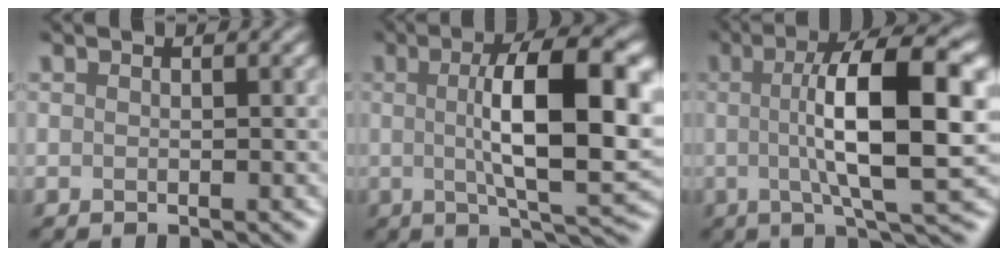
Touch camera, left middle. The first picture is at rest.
{"total": 9.0, "force": [0.6, 1.7, 8.8], "torque": [-0.141, 0.009, 0.030]}
{"total": 9.2, "force": [0.6, 1.4, 9.1], "torque": [-0.139, 0.015, 0.027]}